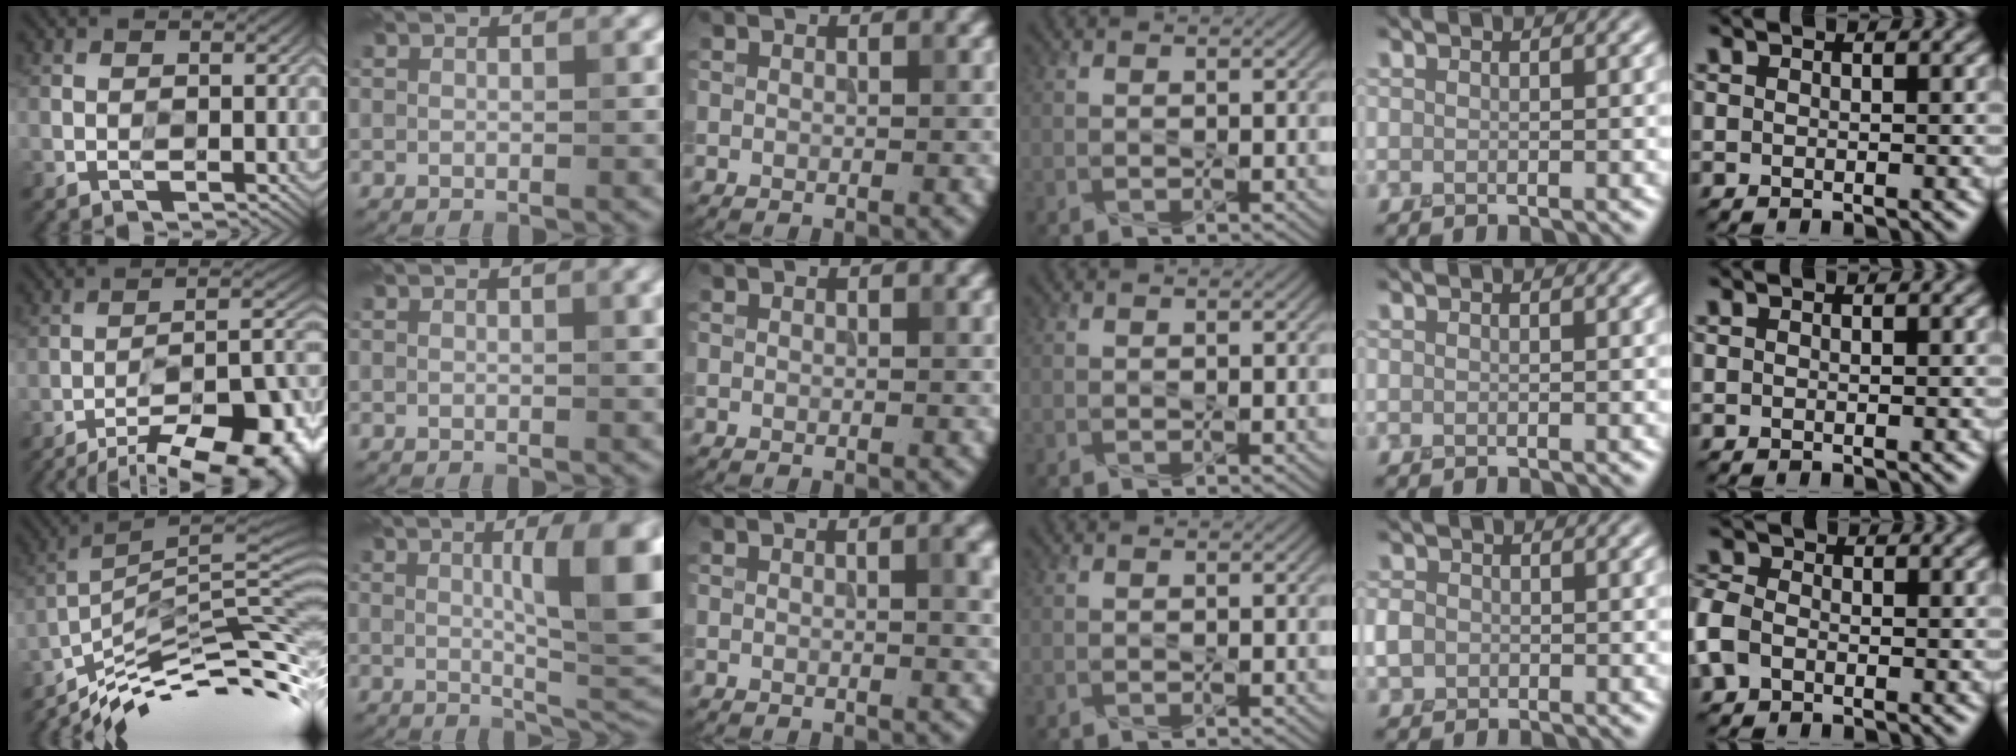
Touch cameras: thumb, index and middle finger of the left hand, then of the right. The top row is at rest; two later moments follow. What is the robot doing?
{"motion": "press", "object": "syringe"}